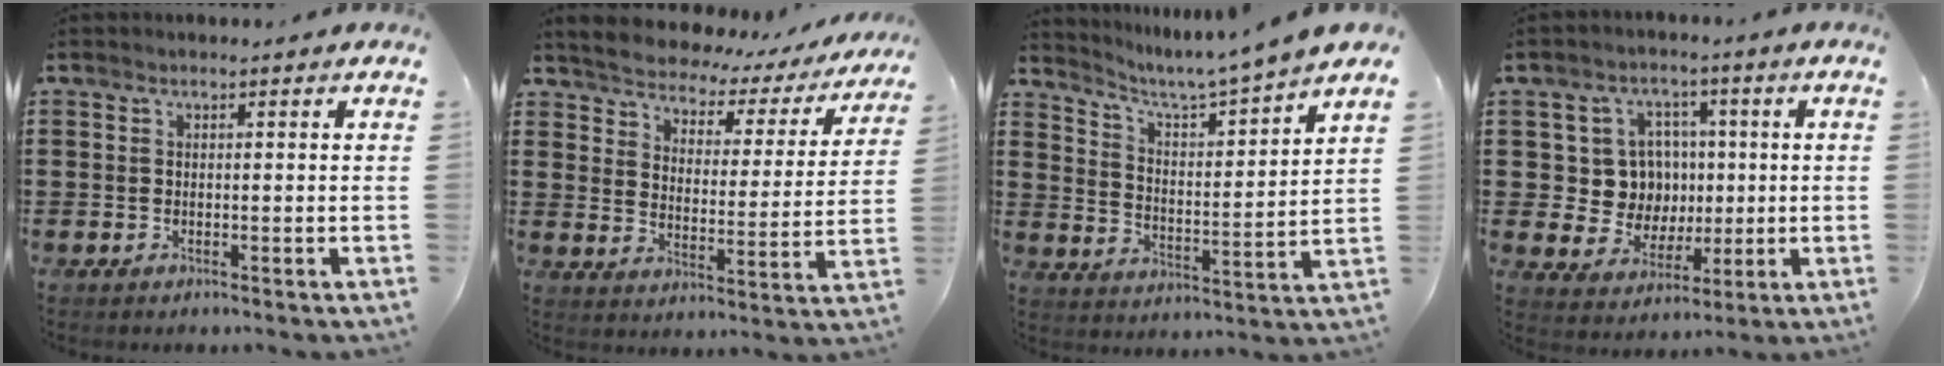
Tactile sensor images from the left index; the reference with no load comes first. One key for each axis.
{"total": 2.6, "fx": 2.5, "fy": 0.5, "fz": -0.2, "tx": -0.018, "ty": -0.031, "tz": 0.032}
{"total": 4.3, "fx": 3.9, "fy": -1.0, "fz": 1.5, "tx": -0.050, "ty": -0.044, "tz": 0.054}
{"total": 8.3, "fx": 1.2, "fy": 7.9, "fz": 2.4, "tx": -0.060, "ty": 0.009, "tz": 0.028}